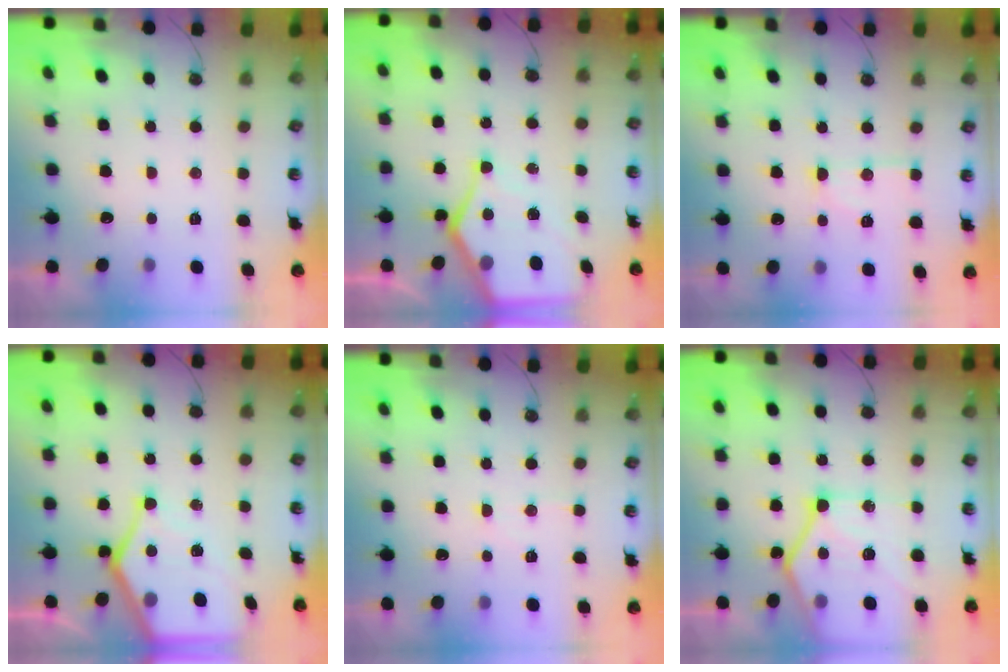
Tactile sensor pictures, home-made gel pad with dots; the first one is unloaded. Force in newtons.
{"total": 11.5, "press": 11.4, "slide": 1.3}
{"total": 10.7, "press": 10.6, "slide": 0.9}
{"total": 10.9, "press": 10.9, "slide": 0.7}
{"total": 4.2, "press": 4.1, "slide": 0.6}
{"total": 18.3, "press": 18.3, "slide": 1.6}